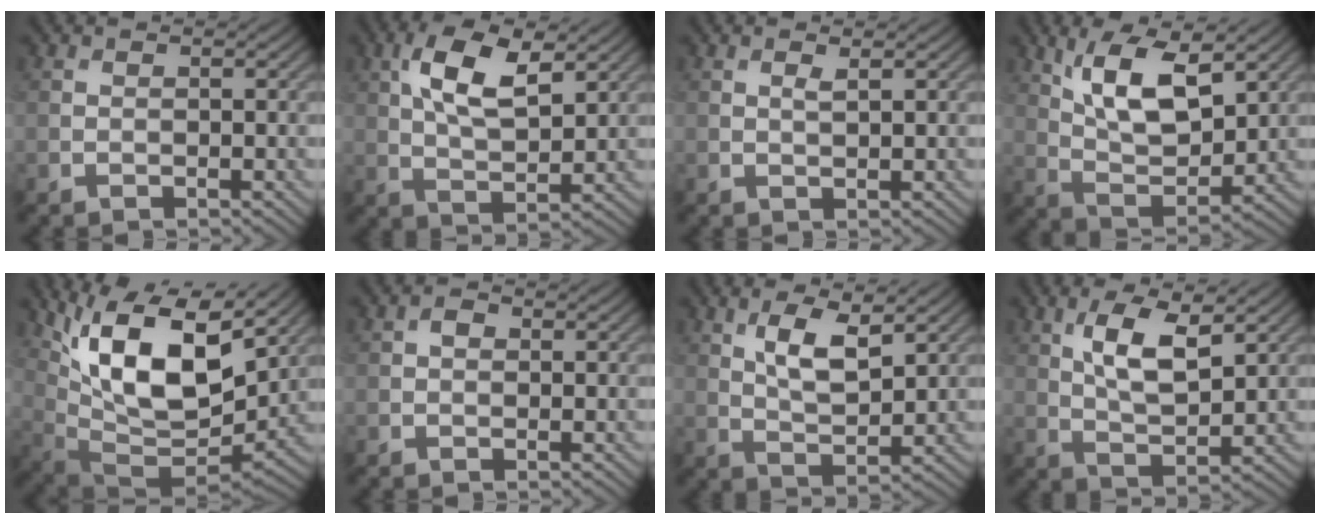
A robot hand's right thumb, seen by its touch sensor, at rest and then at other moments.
{"total": 9.1, "force": [3.8, 4.0, 7.3], "torque": [-0.150, 0.008, 0.070]}
{"total": 1.1, "force": [0.6, 0.1, 0.9], "torque": [-0.020, 0.000, 0.011]}
{"total": 10.2, "force": [4.8, 4.2, 8.0], "torque": [-0.166, -0.001, 0.098]}
{"total": 15.0, "force": [6.6, 6.4, 11.8], "torque": [-0.231, 0.005, 0.124]}
{"total": 1.2, "force": [0.2, 0.9, 0.7], "torque": [-0.012, 0.001, -0.003]}
{"total": 6.4, "force": [2.8, 2.5, 5.2], "torque": [-0.107, -0.007, 0.053]}
{"total": 7.5, "force": [3.0, 2.9, 6.2], "torque": [-0.127, -0.002, 0.056]}